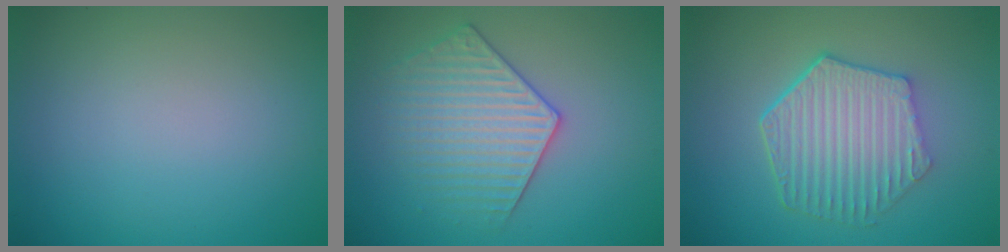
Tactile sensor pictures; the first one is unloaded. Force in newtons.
{"total": 3.6, "press": 3.6, "slide": 0.1}
{"total": 6.3, "press": 4.6, "slide": 4.3}